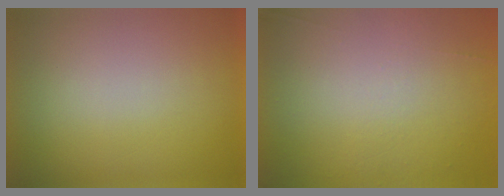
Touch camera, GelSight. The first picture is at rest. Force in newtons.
{"total": 6.8}